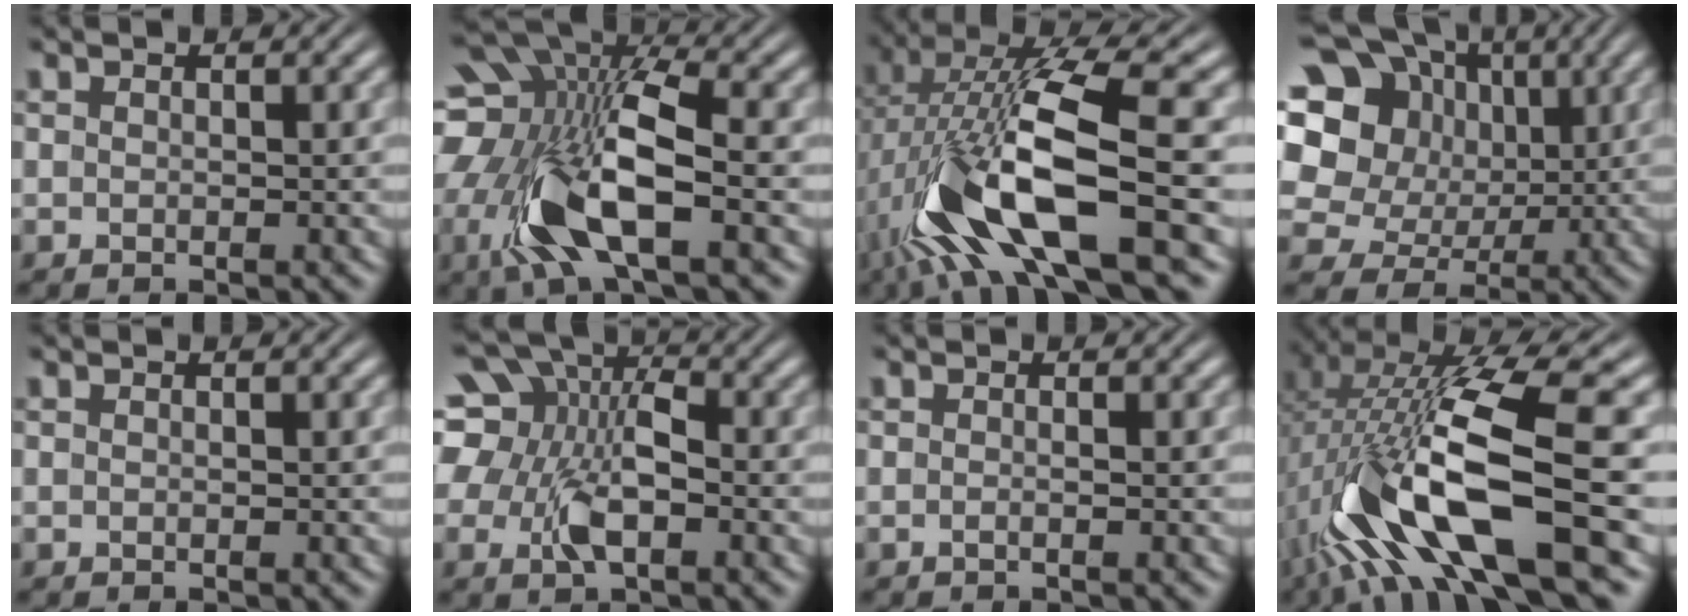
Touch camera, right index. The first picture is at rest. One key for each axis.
{"total": 12.0, "fx": -0.4, "fy": 7.4, "fz": 9.4, "tx": -0.197, "ty": -0.018, "tz": -0.003}
{"total": 10.2, "fx": -2.0, "fy": 3.8, "fz": 9.2, "tx": -0.186, "ty": -0.022, "tz": -0.018}
{"total": 17.5, "fx": 3.9, "fy": 14.6, "fz": 8.8, "tx": -0.178, "ty": -0.011, "tz": 0.051}
{"total": 0.0}
{"total": 10.0, "fx": 1.2, "fy": 7.7, "fz": 6.3, "tx": -0.133, "ty": -0.012, "tz": 0.013}
{"total": 0.6, "fx": -0.4, "fy": 0.0, "fz": 0.4, "tx": -0.011, "ty": -0.001, "tz": -0.009}
{"total": 11.4, "fx": -2.5, "fy": 3.8, "fz": 10.4, "tx": -0.205, "ty": -0.016, "tz": -0.025}